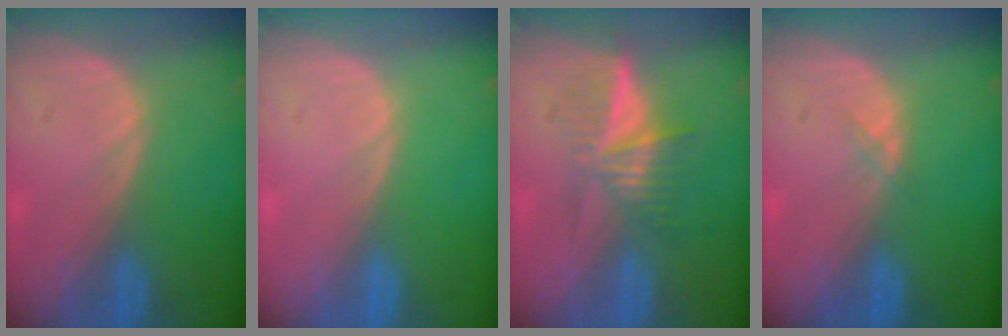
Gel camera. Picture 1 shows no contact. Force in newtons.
{"total": 0.0}
{"total": 6.5, "press": 5.5, "slide": 3.4}
{"total": 0.6, "press": 0.6, "slide": 0.1}